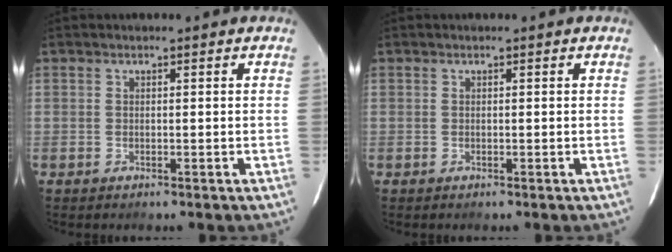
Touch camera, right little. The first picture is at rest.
{"total": 0.0}